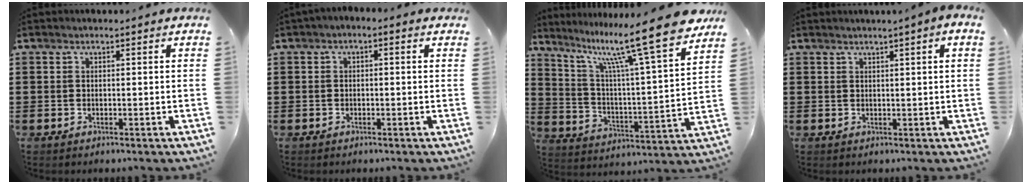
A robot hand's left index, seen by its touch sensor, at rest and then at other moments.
{"total": 1.0, "force": [-0.8, 0.5, 0.4], "torque": [-0.009, 0.002, -0.016]}
{"total": 14.5, "force": [11.4, 0.4, 8.8], "torque": [-0.175, -0.080, 0.181]}
{"total": 1.3, "force": [0.9, -0.4, 0.9], "torque": [-0.017, -0.003, 0.016]}